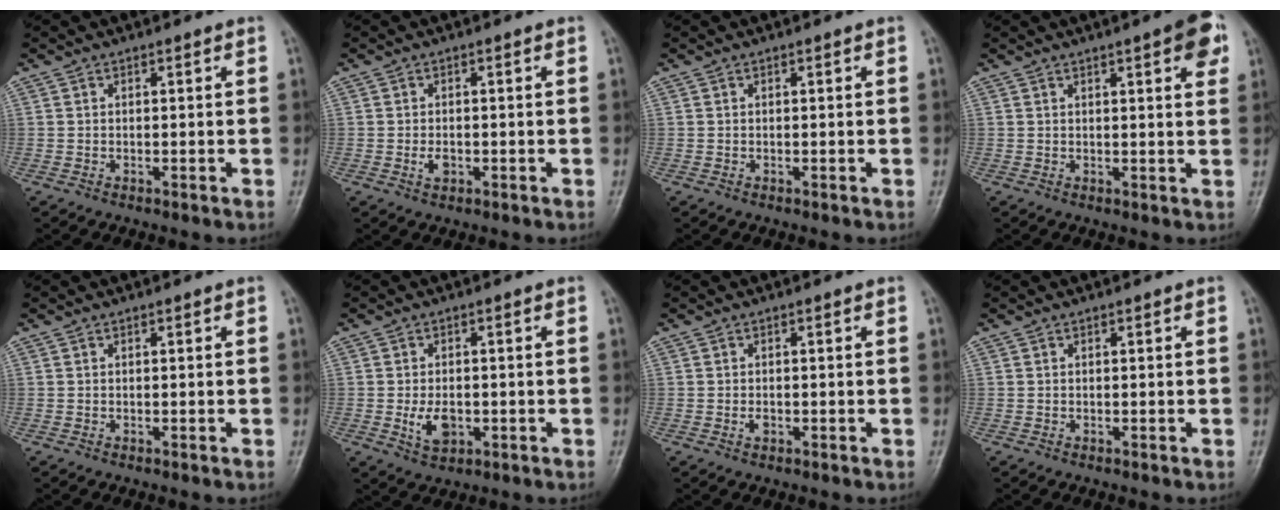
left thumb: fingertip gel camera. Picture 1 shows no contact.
{"total": 1.9, "force": [-0.5, 1.2, 1.4], "torque": [-0.022, 0.000, -0.008]}
{"total": 0.0}
{"total": 6.5, "force": [3.1, 1.5, 5.5], "torque": [-0.058, -0.006, 0.033]}
{"total": 0.0}
{"total": 4.7, "force": [-1.0, 3.0, 3.5], "torque": [-0.058, -0.004, -0.011]}
{"total": 1.1, "force": [-0.3, 0.7, 0.8], "torque": [-0.011, 0.001, -0.005]}
{"total": 0.0}